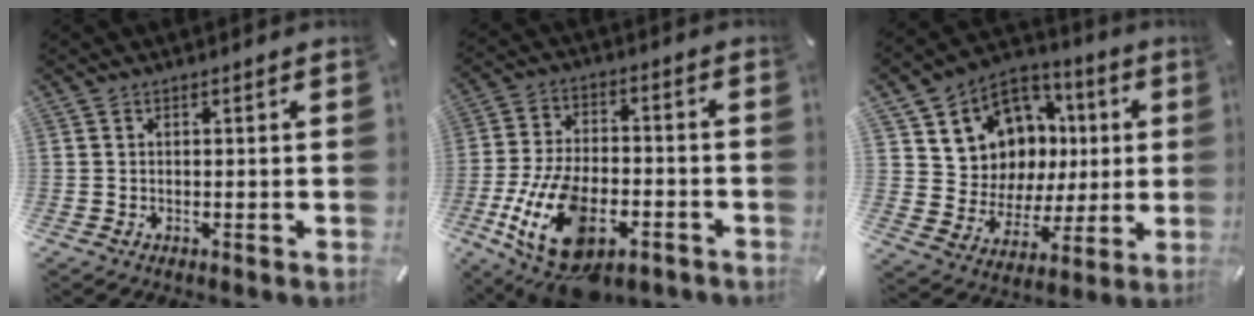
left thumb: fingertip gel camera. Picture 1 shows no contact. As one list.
[{"total": 18.9, "force": [-8.1, 10.1, 13.8], "torque": [-0.280, 0.035, -0.131]}, {"total": 10.6, "force": [3.6, 9.9, 1.2], "torque": [-0.031, -0.045, 0.083]}]